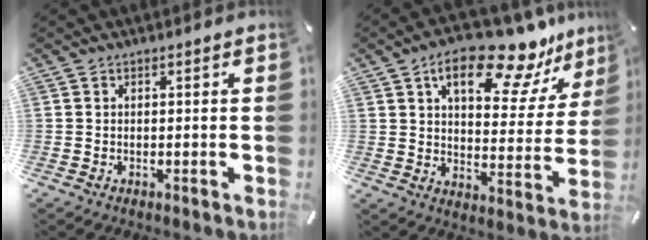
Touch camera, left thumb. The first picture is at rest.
{"total": 18.0, "force": [12.9, 7.6, 10.0], "torque": [-0.146, -0.088, 0.212]}